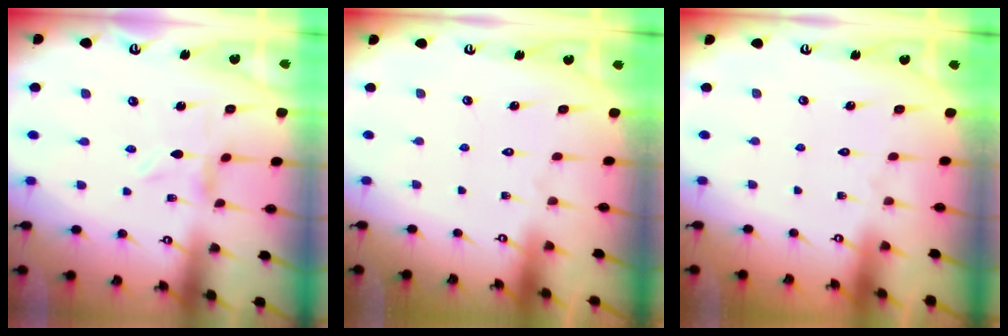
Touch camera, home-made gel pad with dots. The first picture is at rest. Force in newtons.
{"total": 1.7, "press": 1.6, "slide": 0.1}
{"total": 1.6, "press": 1.6, "slide": 0.1}